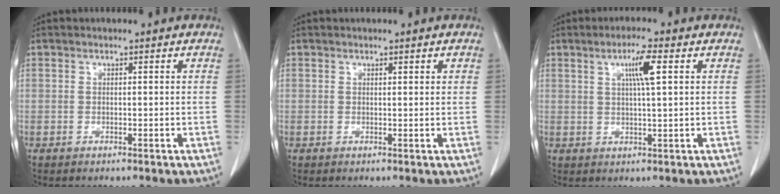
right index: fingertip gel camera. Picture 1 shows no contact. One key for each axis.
{"total": 0.8, "fx": 0.5, "fy": 0.2, "fz": 0.6, "tx": -0.009, "ty": 0.000, "tz": 0.007}
{"total": 5.0, "fx": 1.8, "fy": 0.0, "fz": 4.7, "tx": -0.081, "ty": 0.002, "tz": 0.030}